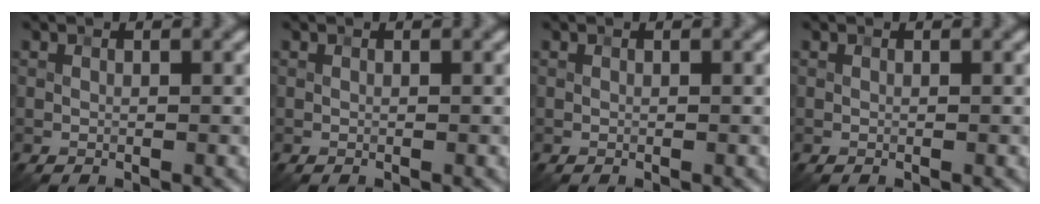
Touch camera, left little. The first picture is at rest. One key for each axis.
{"total": 0.0}
{"total": 0.0}
{"total": 0.0}